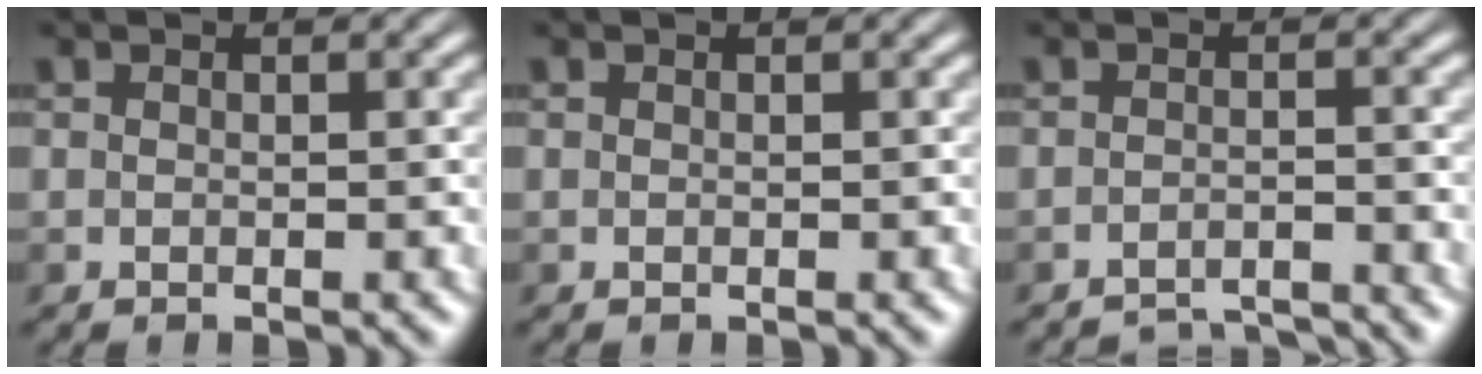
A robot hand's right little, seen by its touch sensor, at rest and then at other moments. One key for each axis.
{"total": 0.0}
{"total": 3.1, "fx": -3.1, "fy": -0.3, "fz": -0.1, "tx": 0.009, "ty": -0.001, "tz": -0.058}